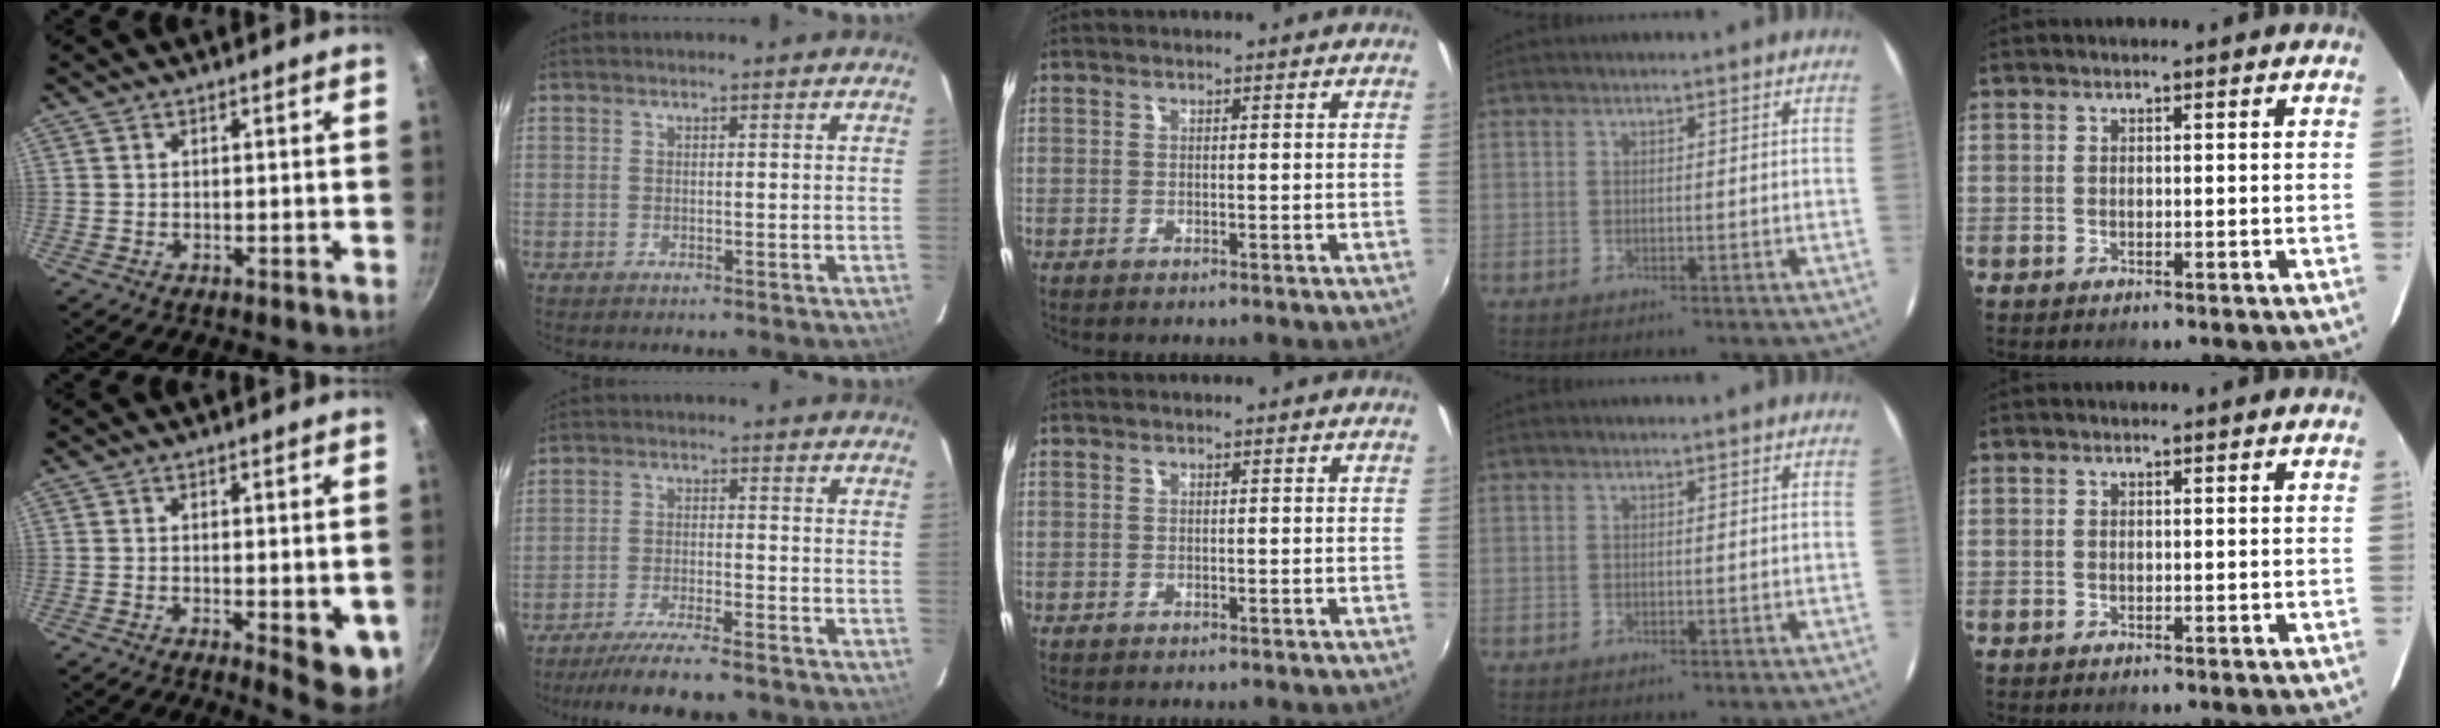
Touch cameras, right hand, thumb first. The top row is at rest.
{"thumb": {"total": 8.1, "force": [-1.7, 2.5, 7.5], "torque": [-0.075, -0.004, -0.015]}, "index": {"total": 11.5, "force": [-10.0, 1.6, 5.5], "torque": [-0.121, -0.024, -0.159]}}